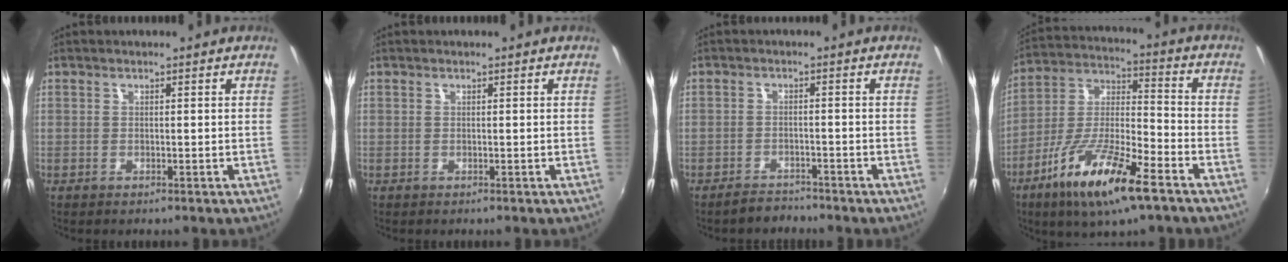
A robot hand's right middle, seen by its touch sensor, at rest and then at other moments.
{"total": 0.0}
{"total": 3.3, "force": [-3.0, 1.1, 0.5], "torque": [-0.023, 0.000, -0.050]}
{"total": 17.2, "force": [-9.9, 3.9, 13.5], "torque": [-0.265, -0.027, -0.185]}